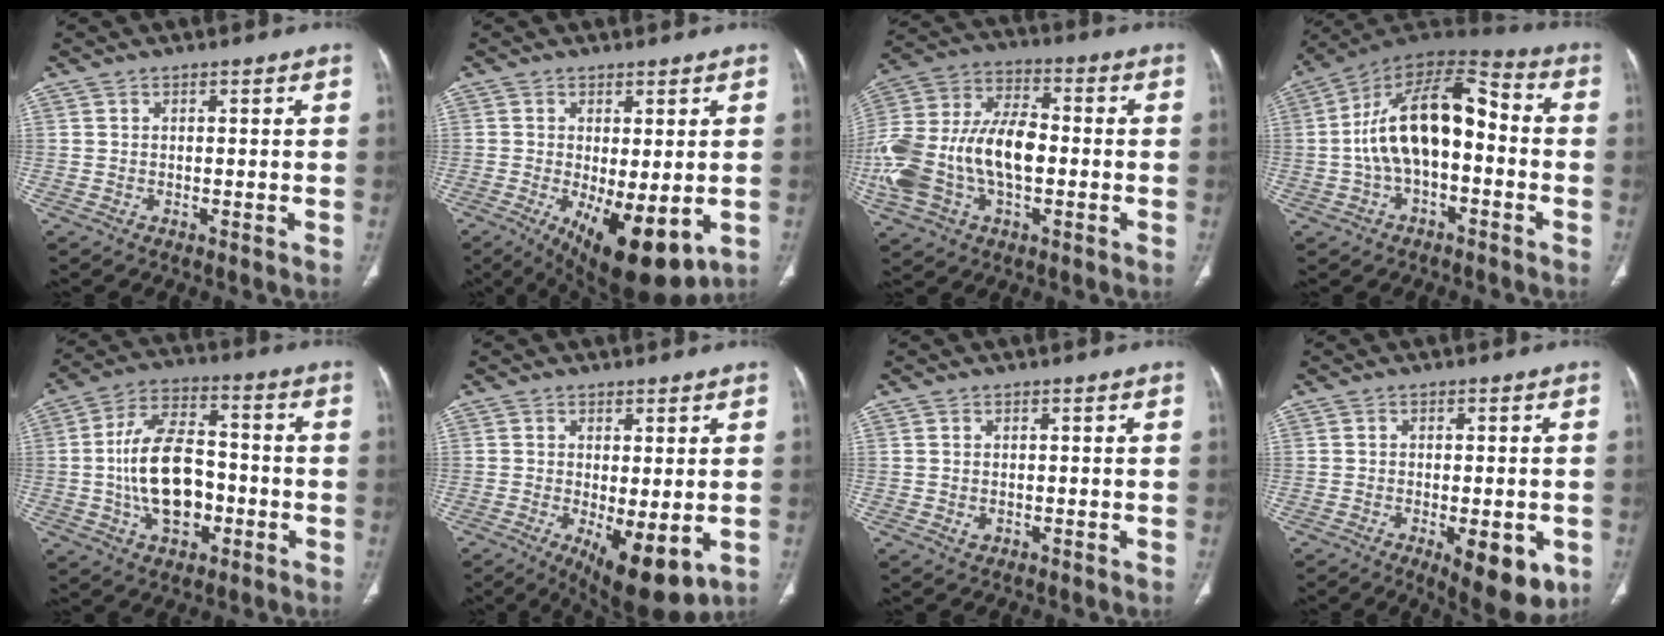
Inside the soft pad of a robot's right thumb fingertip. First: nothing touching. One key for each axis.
{"total": 13.2, "fx": -3.5, "fy": 5.2, "fz": 11.5, "tx": -0.174, "ty": -0.026, "tz": -0.035}
{"total": 22.7, "fx": -3.1, "fy": 13.5, "fz": 18.0, "tx": -0.396, "ty": 0.027, "tz": -0.053}
{"total": 17.6, "fx": -1.3, "fy": 9.1, "fz": 15.0, "tx": -0.252, "ty": 0.054, "tz": -0.030}
{"total": 15.8, "fx": -2.6, "fy": 9.3, "fz": 12.5, "tx": -0.209, "ty": 0.029, "tz": -0.042}
{"total": 10.9, "fx": -2.8, "fy": 4.3, "fz": 9.6, "tx": -0.140, "ty": -0.023, "tz": -0.029}
{"total": 1.4, "fx": -0.2, "fy": 1.1, "fz": 0.8, "tx": -0.014, "ty": 0.003, "tz": 0.000}
{"total": 10.4, "fx": -3.9, "fy": 4.3, "fz": 8.7, "tx": -0.096, "ty": -0.006, "tz": -0.044}